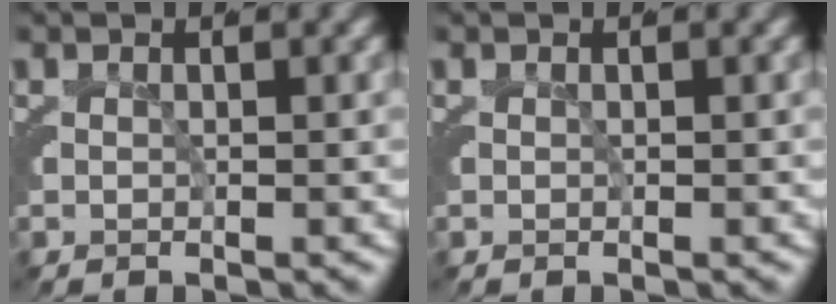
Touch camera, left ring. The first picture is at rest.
{"total": 0.0}